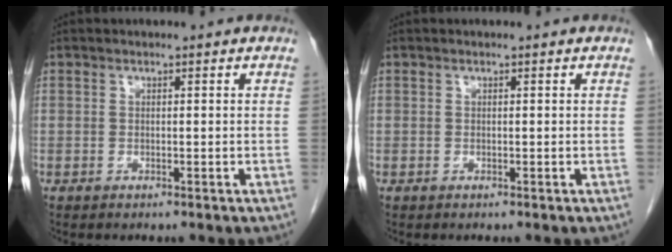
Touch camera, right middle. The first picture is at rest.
{"total": 0.0}